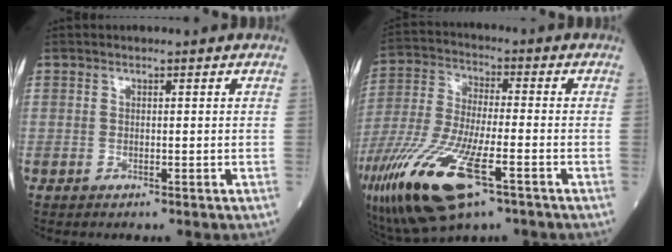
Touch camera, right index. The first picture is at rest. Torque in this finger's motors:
{"motor_torque": [1.21, -0.93, 1.06, 0.21]}